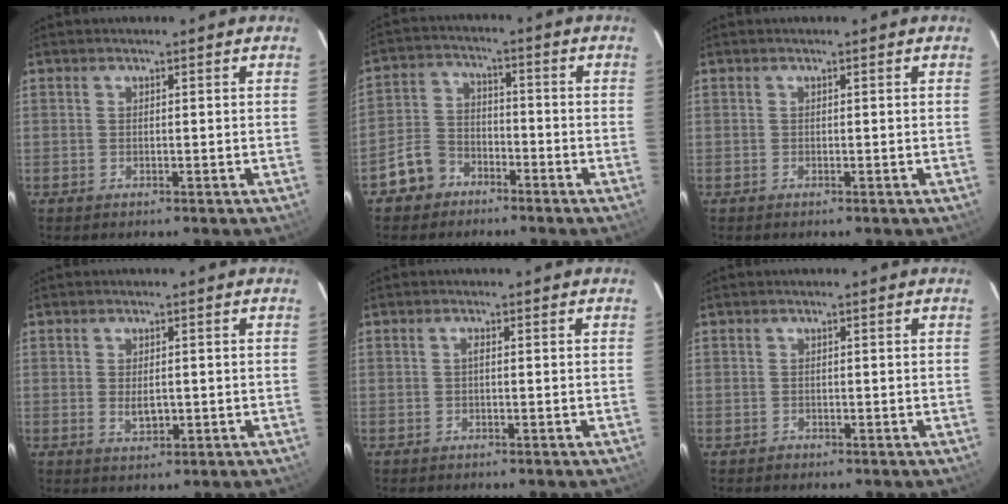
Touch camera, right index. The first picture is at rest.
{"total": 7.1, "force": [-4.7, 5.1, 1.6], "torque": [-0.045, 0.026, -0.082]}
{"total": 0.0}
{"total": 3.2, "force": [-0.3, 1.8, 2.6], "torque": [-0.046, -0.005, -0.001]}
{"total": 0.7, "force": [-0.1, 0.1, 0.7], "torque": [-0.011, 0.004, -0.003]}
{"total": 1.1, "force": [-0.5, 1.0, -0.1], "torque": [0.001, 0.005, -0.006]}